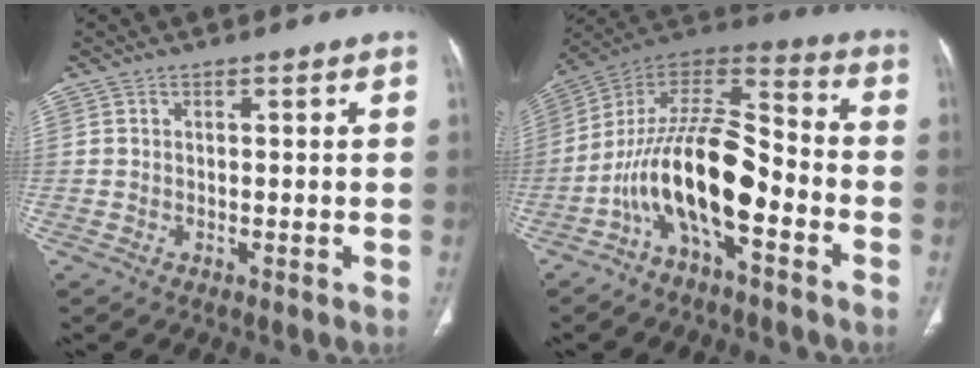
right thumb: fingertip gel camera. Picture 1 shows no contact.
{"total": 17.0, "force": [-6.5, 7.0, 14.0], "torque": [-0.240, 0.081, -0.118]}